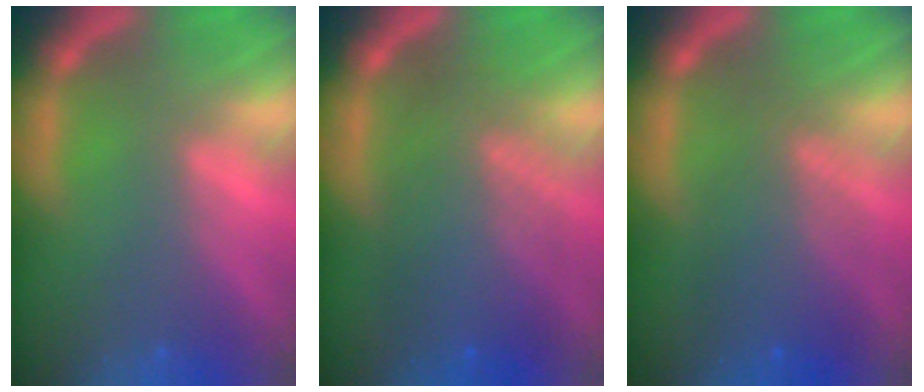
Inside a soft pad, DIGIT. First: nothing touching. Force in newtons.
{"total": 8.0}
{"total": 6.0}